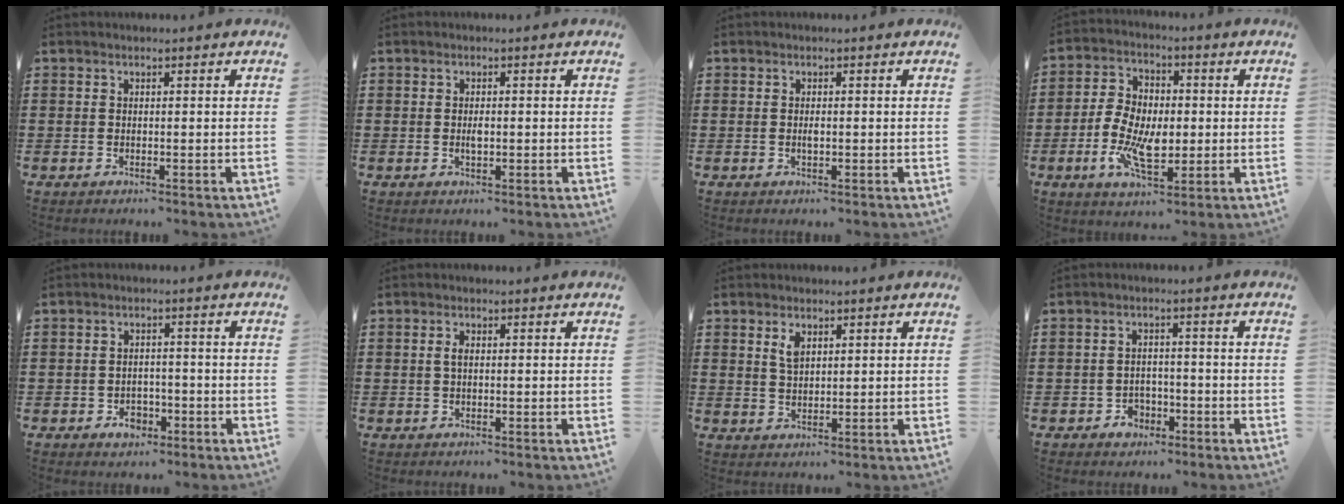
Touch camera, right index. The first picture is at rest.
{"total": 1.7, "force": [-0.1, 0.6, 1.6], "torque": [-0.029, 0.001, -0.003]}
{"total": 1.1, "force": [-0.1, 0.4, 1.0], "torque": [-0.019, 0.001, -0.003]}
{"total": 8.9, "force": [-1.7, 5.1, 7.0], "torque": [-0.159, 0.006, -0.038]}
{"total": 2.9, "force": [-1.7, 1.9, 1.4], "torque": [-0.028, 0.001, -0.033]}
{"total": 1.5, "force": [0.1, 0.7, 1.4], "torque": [-0.029, 0.003, 0.001]}
{"total": 2.7, "force": [1.4, 1.3, 1.8], "torque": [-0.042, 0.004, 0.026]}
{"total": 2.6, "force": [-1.8, 1.7, 0.6], "torque": [-0.017, 0.003, -0.039]}